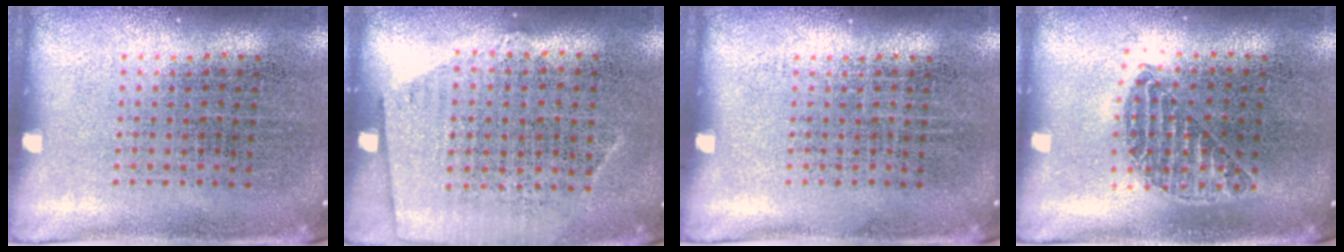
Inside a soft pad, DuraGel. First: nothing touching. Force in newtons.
{"total": 0.7, "press": 0.4, "slide": 0.5}
{"total": 0.0}
{"total": 1.1, "press": 1.0, "slide": 0.5}